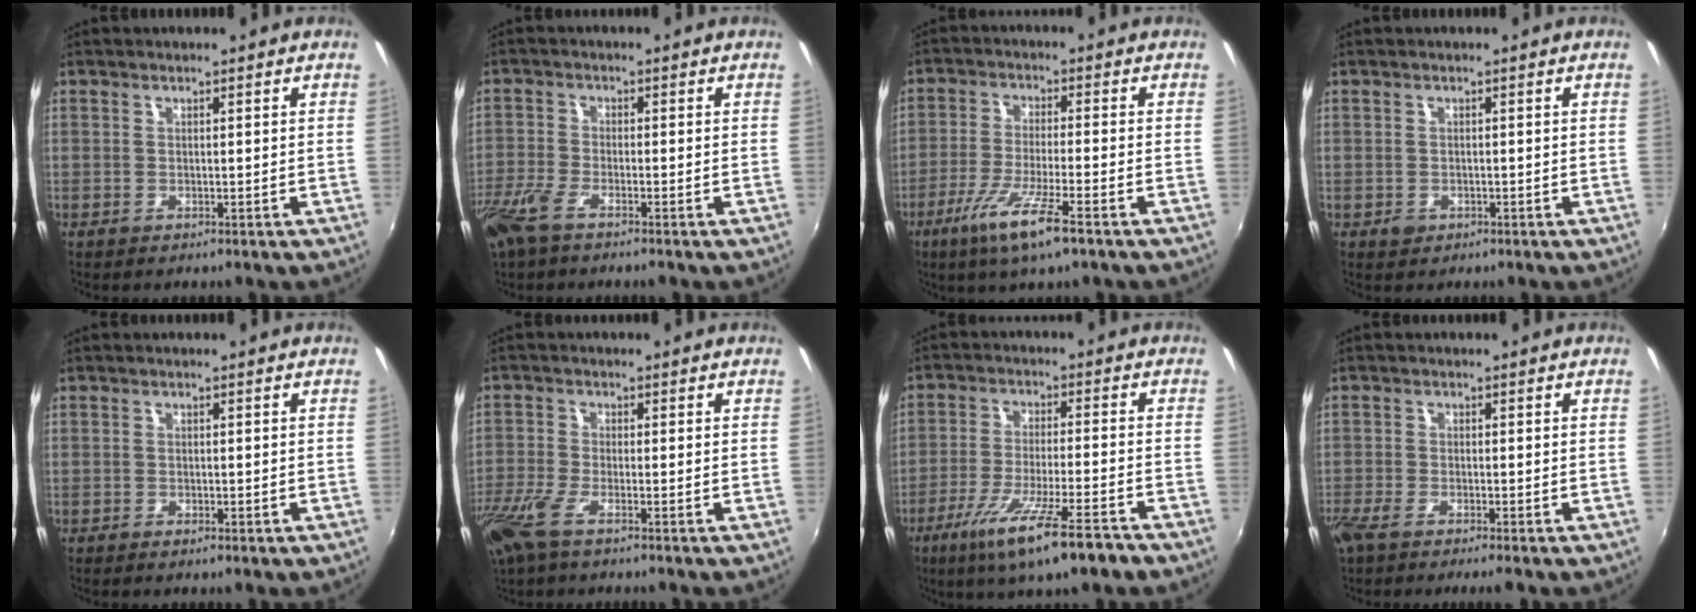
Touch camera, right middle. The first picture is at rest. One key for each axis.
{"total": 7.2, "fx": -5.1, "fy": 1.9, "fz": 4.7, "tx": -0.123, "ty": -0.022, "tz": -0.105}
{"total": 10.0, "fx": -5.7, "fy": 0.4, "fz": 8.2, "tx": -0.174, "ty": -0.021, "tz": -0.105}
{"total": 1.6, "fx": -0.8, "fy": 1.2, "fz": 0.5, "tx": -0.010, "ty": -0.002, "tz": -0.011}
{"total": 0.9, "fx": -0.6, "fy": 0.3, "fz": 0.6, "tx": -0.011, "ty": -0.002, "tz": -0.009}
{"total": 8.4, "fx": -5.4, "fy": 2.0, "fz": 6.1, "tx": -0.148, "ty": -0.033, "tz": -0.110}
{"total": 13.8, "fx": -8.9, "fy": 1.0, "fz": 10.6, "tx": -0.207, "ty": -0.041, "tz": -0.150}
{"total": 3.9, "fx": -3.1, "fy": 0.1, "fz": 2.4, "tx": -0.058, "ty": -0.016, "tz": -0.062}